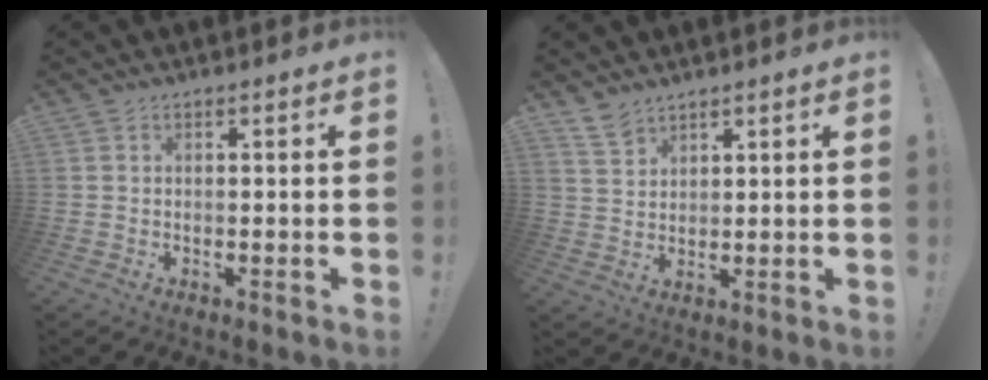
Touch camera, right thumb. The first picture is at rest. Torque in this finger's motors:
{"motor_torque": [-0.21, 0.30, -0.31, 0.39, 0.00]}